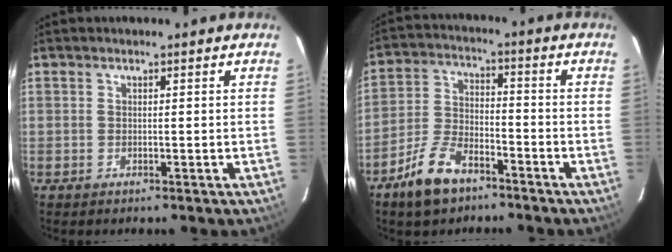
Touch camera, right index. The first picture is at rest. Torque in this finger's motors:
{"motor_torque": [0.60, -0.74, 0.10, 0.05]}